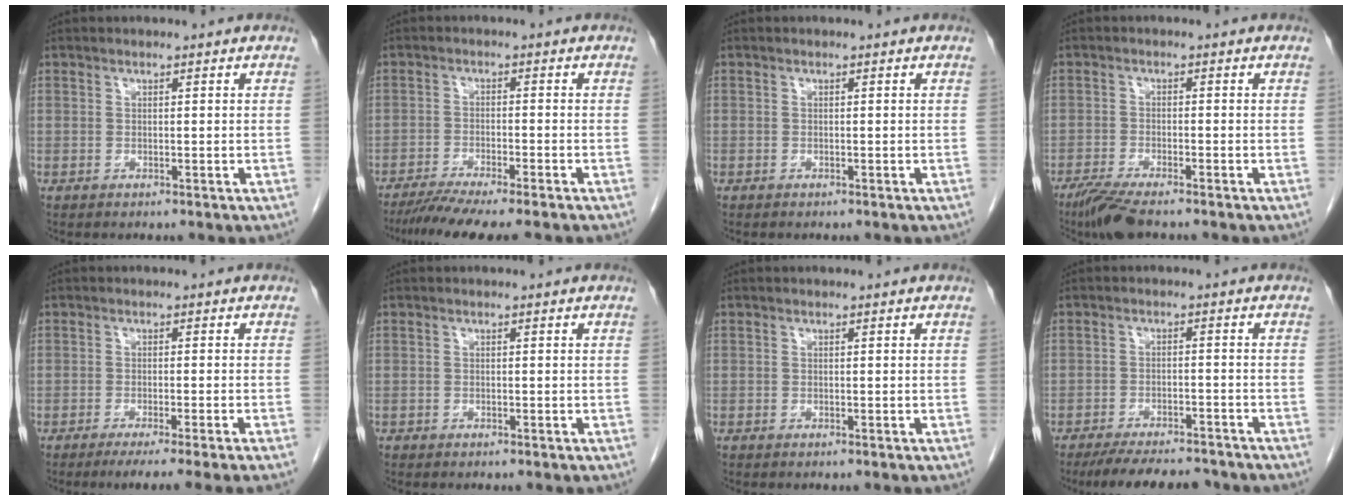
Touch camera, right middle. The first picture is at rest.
{"total": 8.9, "force": [-7.5, -0.2, 4.7], "torque": [-0.063, -0.021, -0.118]}
{"total": 0.0}
{"total": 5.8, "force": [-4.6, 0.6, 3.5], "torque": [-0.066, -0.016, -0.083]}
{"total": 8.0, "force": [-6.2, -1.5, 4.7], "torque": [-0.044, -0.017, -0.091]}
{"total": 0.0}
{"total": 0.0}
{"total": 10.6, "force": [-9.5, 2.5, 4.0], "torque": [-0.058, -0.004, -0.135]}